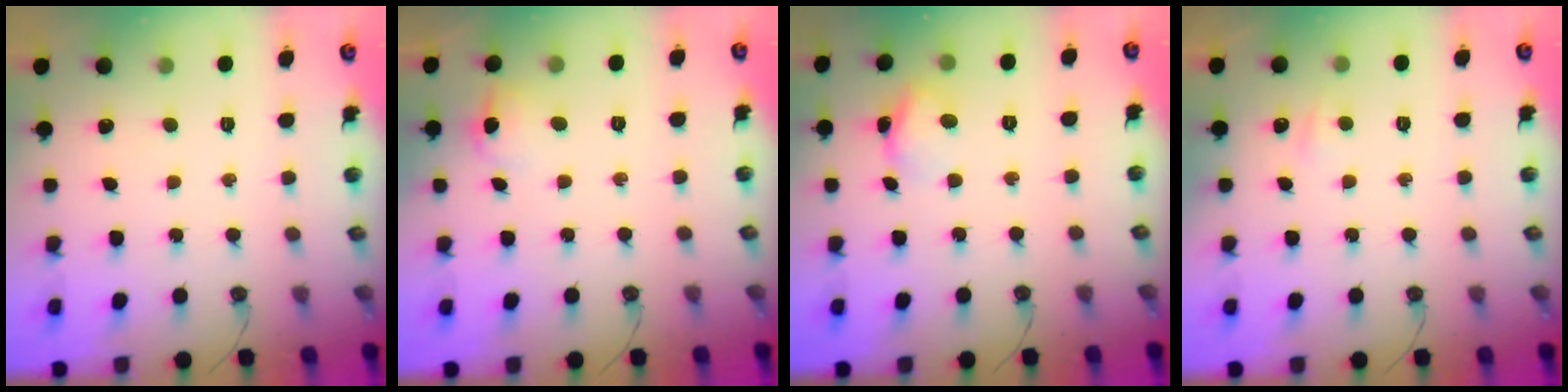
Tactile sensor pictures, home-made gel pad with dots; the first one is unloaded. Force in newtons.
{"total": 4.8, "press": 4.4, "slide": 1.9}
{"total": 5.5, "press": 5.5, "slide": 0.5}
{"total": 2.8, "press": 2.8, "slide": 0.5}